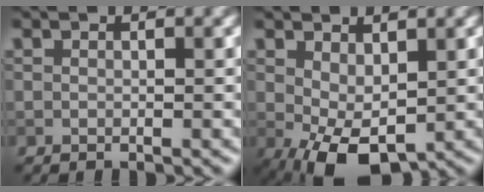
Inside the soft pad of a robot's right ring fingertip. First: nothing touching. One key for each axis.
{"total": 4.5, "fx": -0.1, "fy": 2.2, "fz": 3.9, "tx": -0.080, "ty": -0.005, "tz": 0.002}